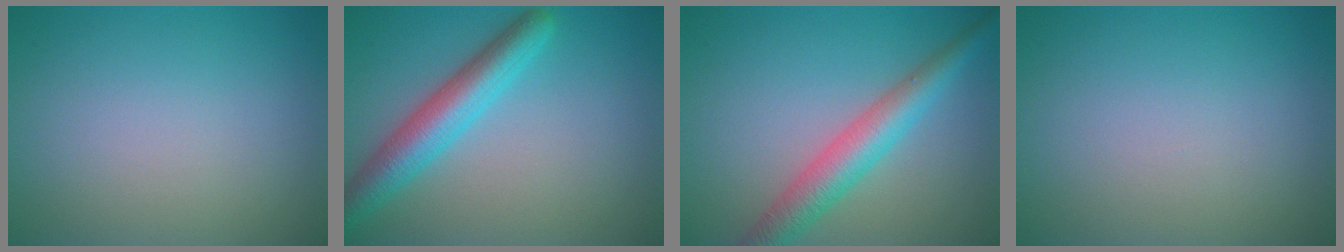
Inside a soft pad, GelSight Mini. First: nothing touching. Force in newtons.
{"total": 5.1, "press": 5.1, "slide": 0.2}
{"total": 4.8, "press": 4.8, "slide": 0.1}
{"total": 0.0}